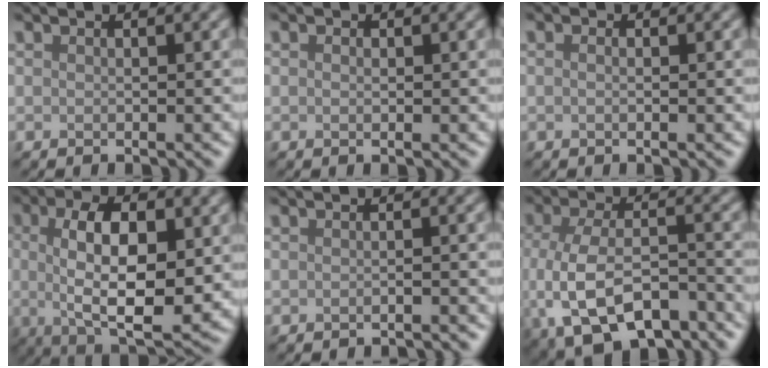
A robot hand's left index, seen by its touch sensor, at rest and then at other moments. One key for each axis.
{"total": 0.8, "fx": 0.1, "fy": 0.4, "fz": 0.6, "tx": -0.008, "ty": -0.006, "tz": 0.002}
{"total": 2.2, "fx": 0.6, "fy": 1.3, "fz": 1.6, "tx": -0.001, "ty": 0.011, "tz": -0.020}
{"total": 9.8, "fx": 0.4, "fy": 4.1, "fz": 8.9, "tx": -0.140, "ty": 0.000, "tz": 0.002}
{"total": 1.9, "fx": -1.8, "fy": 0.1, "fz": 0.5, "tx": 0.005, "ty": -0.001, "tz": -0.026}
{"total": 10.1, "fx": -4.1, "fy": 5.3, "fz": 7.5, "tx": -0.151, "ty": -0.019, "tz": -0.071}